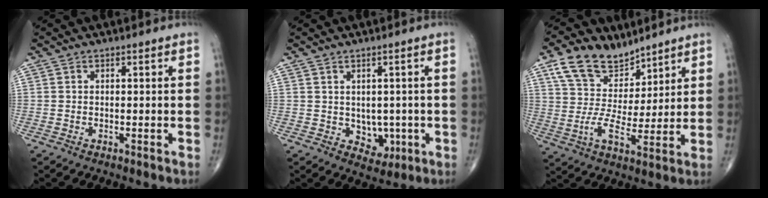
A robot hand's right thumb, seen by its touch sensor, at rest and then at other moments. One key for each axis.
{"total": 4.7, "fx": -0.4, "fy": 3.8, "fz": 2.9, "tx": -0.011, "ty": -0.003, "tz": 0.006}
{"total": 12.0, "fx": 8.2, "fy": 6.8, "fz": 5.4, "tx": -0.078, "ty": -0.033, "tz": 0.153}